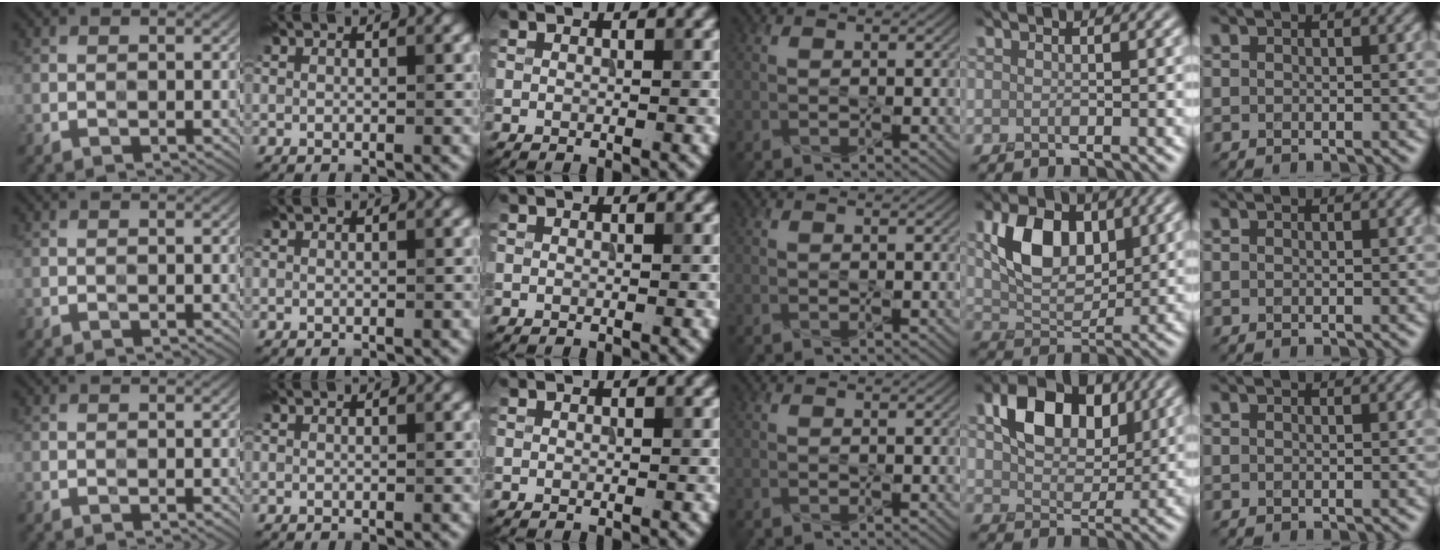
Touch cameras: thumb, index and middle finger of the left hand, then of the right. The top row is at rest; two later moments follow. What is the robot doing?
{"motion": "press", "object": "joystick"}